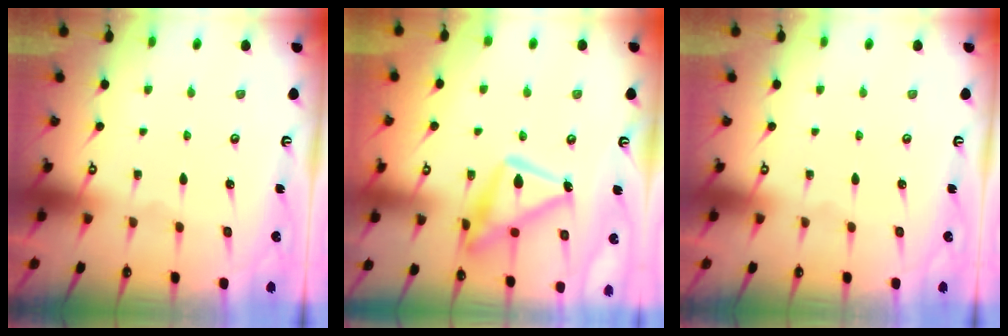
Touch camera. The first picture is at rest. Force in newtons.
{"total": 16.5, "press": 16.4, "slide": 1.3}
{"total": 0.0}